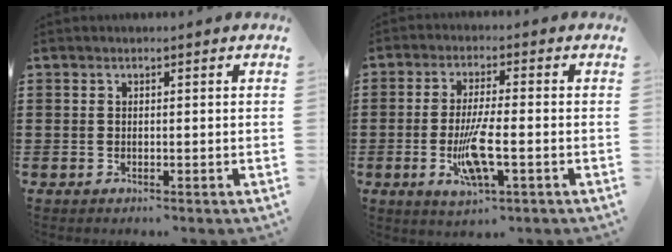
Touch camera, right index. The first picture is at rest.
{"total": 7.5, "force": [-2.1, 1.6, 7.0], "torque": [-0.143, -0.014, -0.041]}